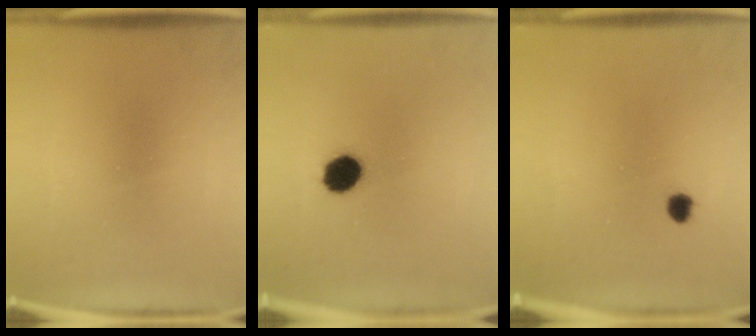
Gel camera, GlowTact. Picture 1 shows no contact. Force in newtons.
{"total": 6.6}
{"total": 1.7}